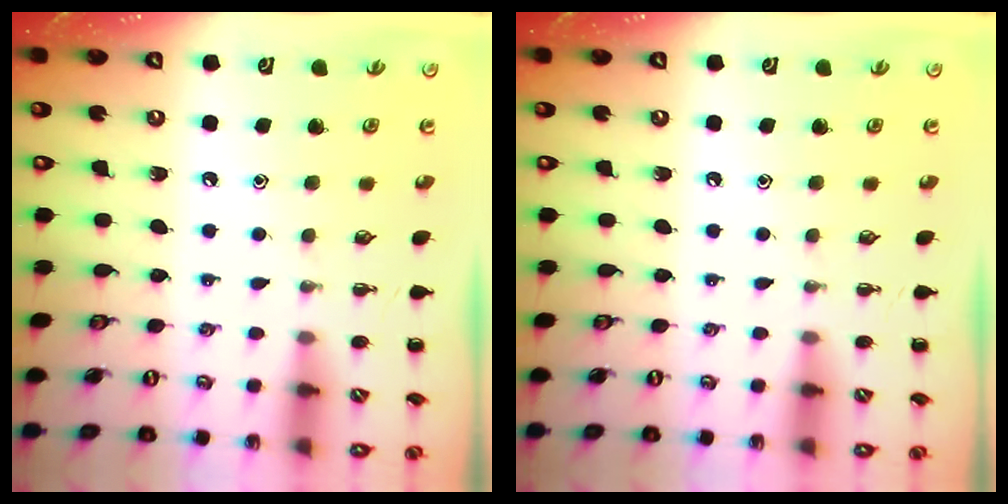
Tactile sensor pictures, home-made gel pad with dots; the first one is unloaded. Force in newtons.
{"total": 0.0}